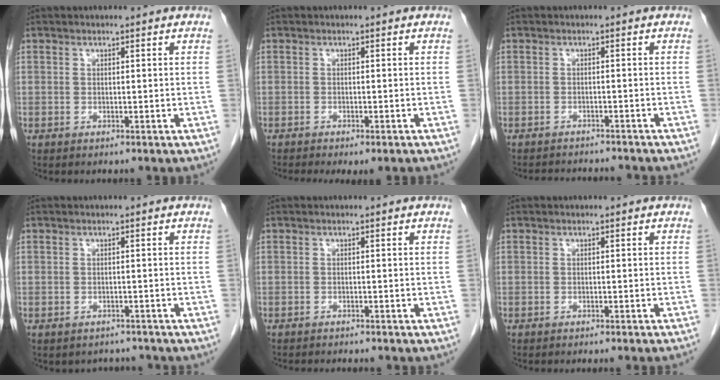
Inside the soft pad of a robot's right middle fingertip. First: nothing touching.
{"total": 5.1, "force": [-4.2, 1.1, 2.7], "torque": [-0.026, -0.009, -0.056]}
{"total": 7.5, "force": [-7.1, 1.2, 2.0], "torque": [-0.025, -0.002, -0.089]}
{"total": 2.0, "force": [-1.8, 0.9, -0.3], "torque": [0.001, -0.001, -0.026]}
{"total": 5.6, "force": [-5.2, 0.9, 2.0], "torque": [-0.022, -0.007, -0.065]}
{"total": 5.1, "force": [-4.6, -0.6, 2.0], "torque": [-0.013, -0.007, -0.057]}